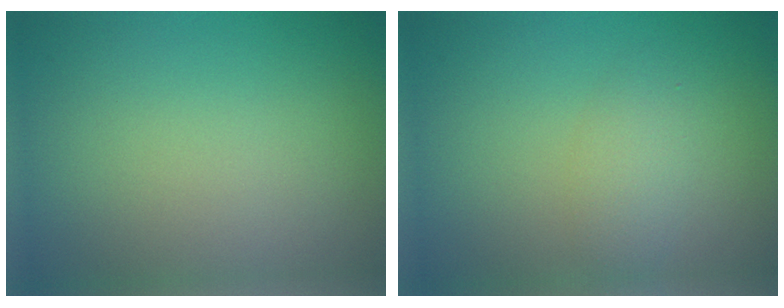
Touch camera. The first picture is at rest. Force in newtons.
{"total": 2.0, "press": 2.0, "slide": 0.1}